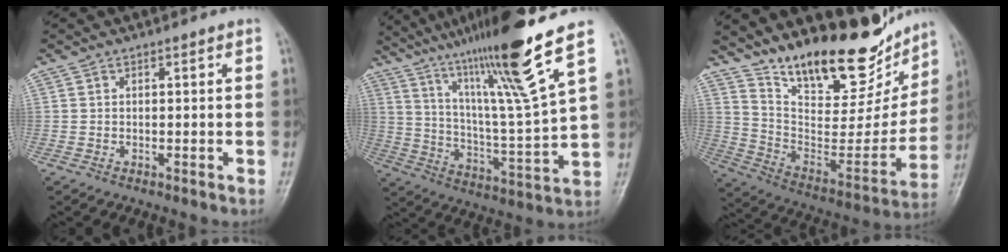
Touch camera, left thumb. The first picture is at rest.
{"total": 20.5, "force": [13.6, 0.2, 15.3], "torque": [-0.246, -0.064, 0.237]}
{"total": 25.0, "force": [19.5, 8.8, 12.8], "torque": [-0.164, -0.104, 0.311]}